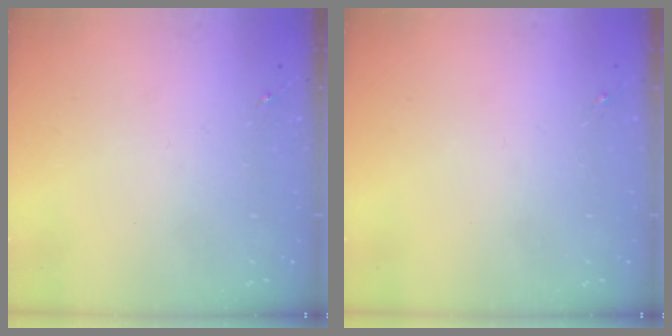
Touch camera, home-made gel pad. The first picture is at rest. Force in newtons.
{"total": 0.0}